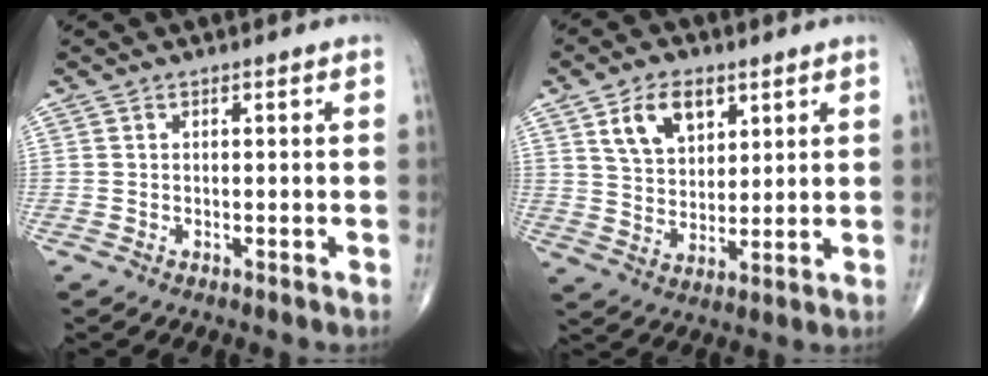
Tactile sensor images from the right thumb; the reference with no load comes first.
{"total": 9.9, "force": [4.8, 6.1, 6.1], "torque": [-0.084, -0.023, 0.091]}